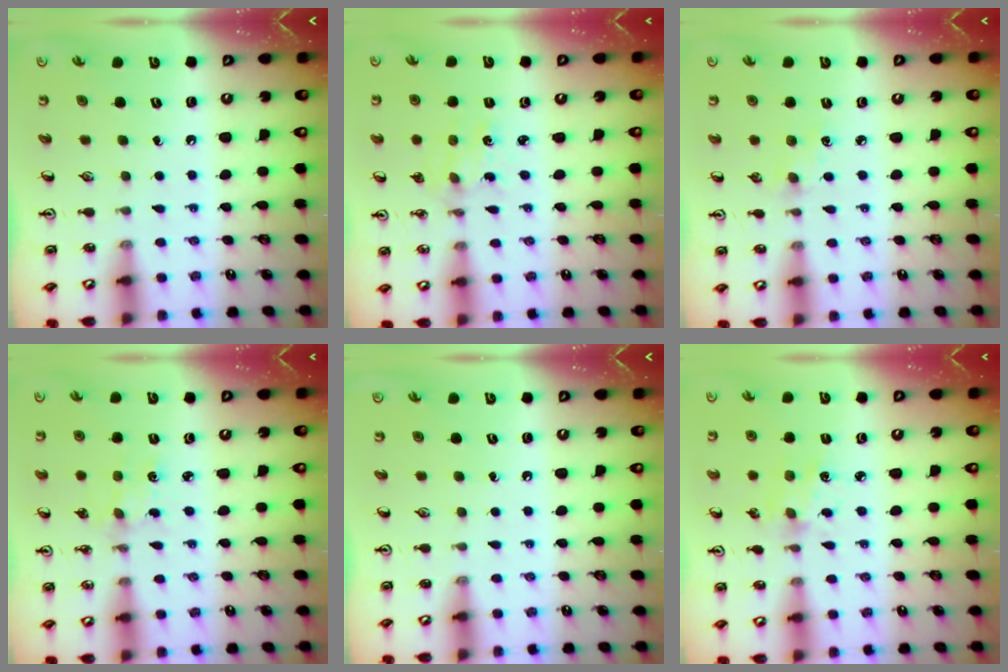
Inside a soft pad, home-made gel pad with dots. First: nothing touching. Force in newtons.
{"total": 0.8, "press": 0.8, "slide": 0.1}
{"total": 4.5, "press": 4.4, "slide": 0.5}
{"total": 2.8, "press": 2.8, "slide": 0.4}
{"total": 0.0}
{"total": 3.5, "press": 3.4, "slide": 0.3}